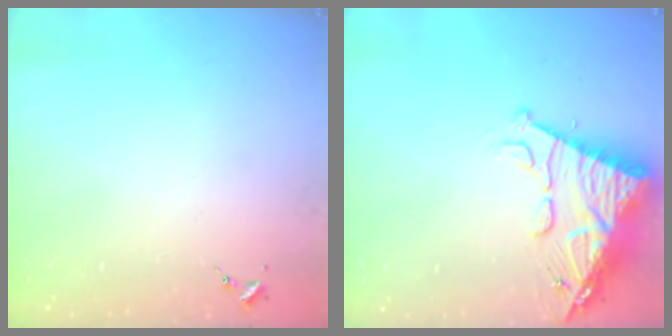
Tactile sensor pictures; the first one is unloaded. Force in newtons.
{"total": 14.9, "press": 14.8, "slide": 1.5}